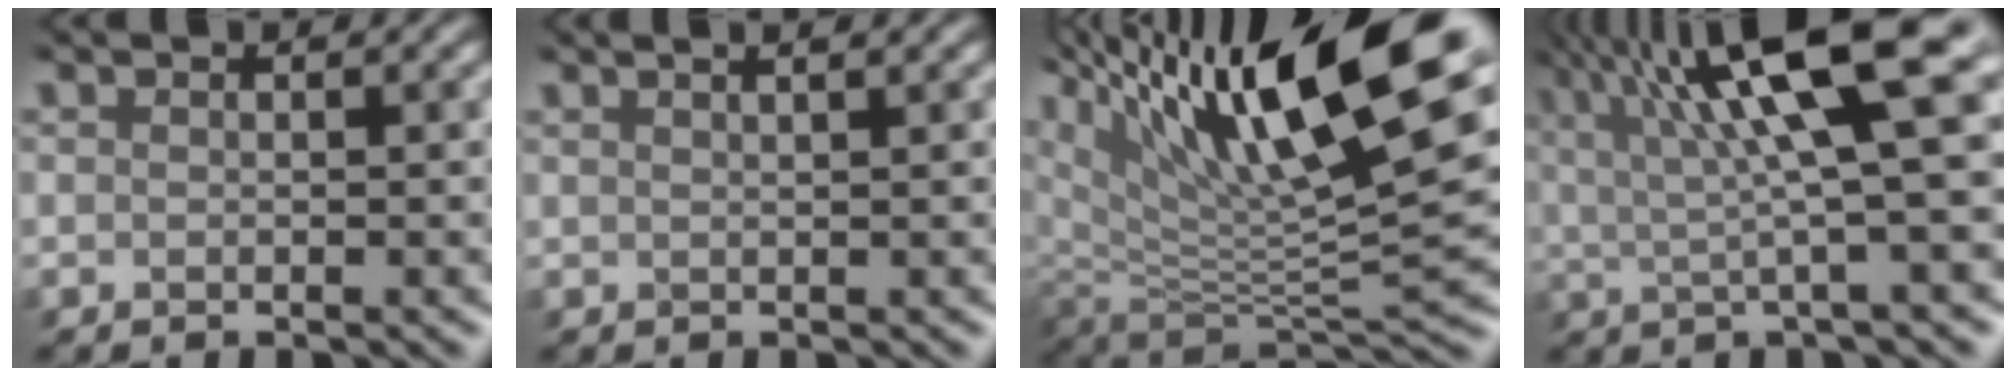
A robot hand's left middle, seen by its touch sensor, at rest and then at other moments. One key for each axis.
{"total": 4.1, "fx": 2.5, "fy": 2.0, "fz": 2.7, "tx": -0.002, "ty": 0.033, "tz": 0.002}
{"total": 15.1, "fx": 8.5, "fy": 5.7, "fz": 11.1, "tx": -0.199, "ty": 0.015, "tz": 0.160}
{"total": 12.0, "fx": 4.3, "fy": 2.6, "fz": 10.9, "tx": -0.177, "ty": 0.012, "tz": 0.074}